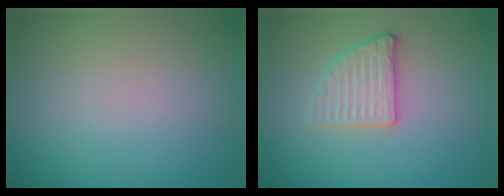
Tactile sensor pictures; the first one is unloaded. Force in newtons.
{"total": 2.6, "press": 2.4, "slide": 1.0}